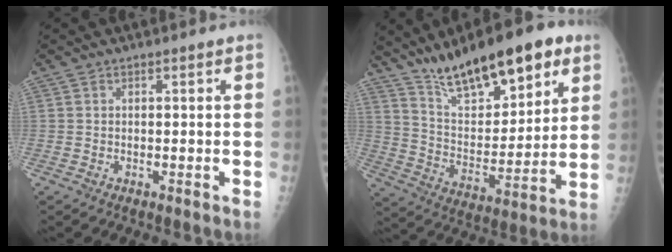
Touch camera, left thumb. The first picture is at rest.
{"total": 21.3, "force": [13.9, 7.8, 14.1], "torque": [-0.184, -0.057, 0.236]}